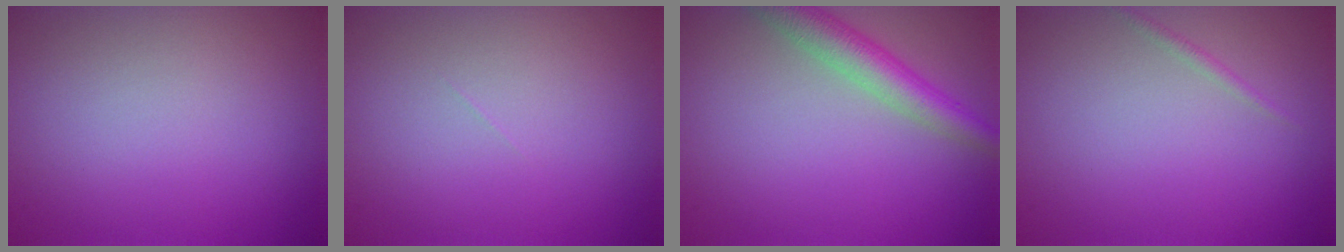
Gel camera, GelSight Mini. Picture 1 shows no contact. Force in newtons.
{"total": 0.0}
{"total": 4.1, "press": 4.1, "slide": 0.1}
{"total": 0.7, "press": 0.7, "slide": 0.0}